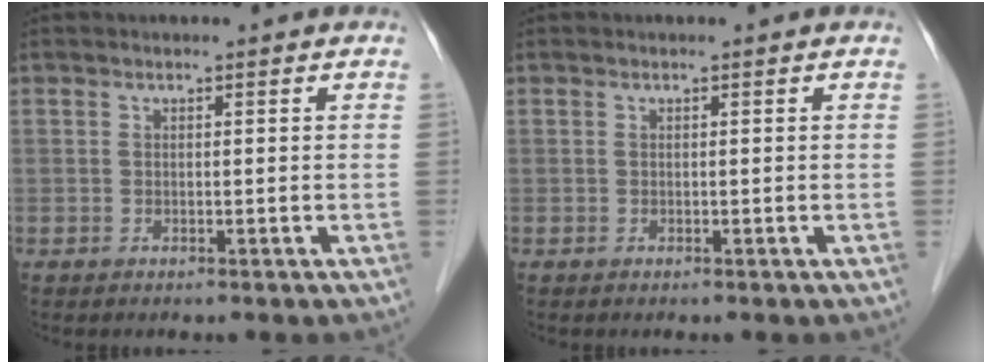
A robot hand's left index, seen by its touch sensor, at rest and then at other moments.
{"total": 0.0}